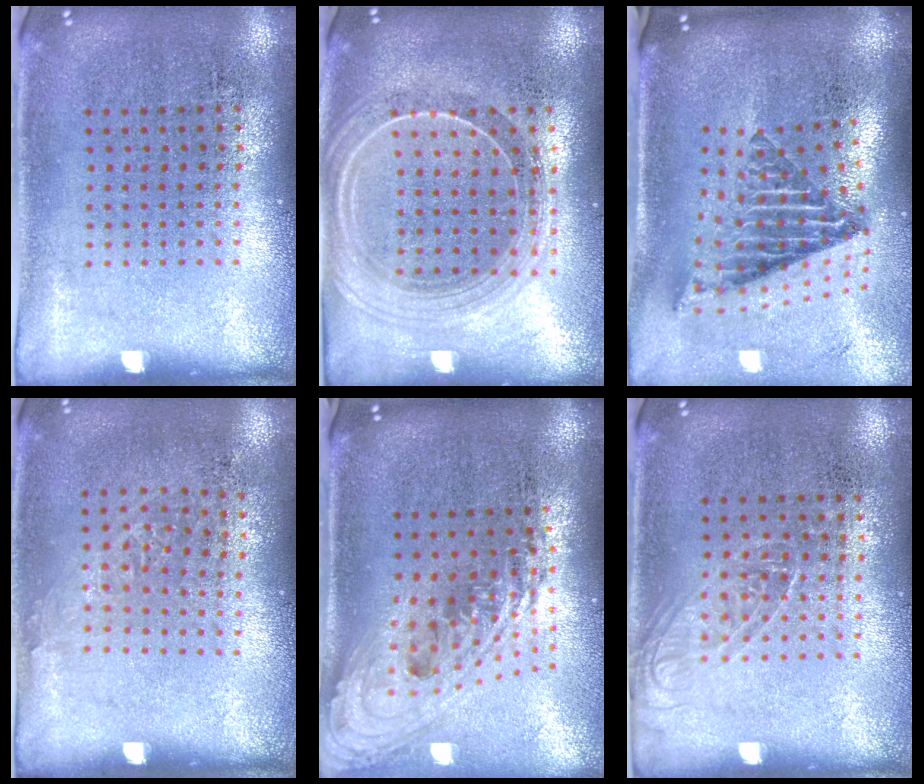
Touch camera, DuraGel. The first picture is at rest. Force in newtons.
{"total": 2.2, "press": 1.9, "slide": 1.0}
{"total": 2.9, "press": 1.8, "slide": 2.3}
{"total": 0.9, "press": 0.7, "slide": 0.5}
{"total": 2.4, "press": 1.8, "slide": 1.6}
{"total": 1.1, "press": 1.0, "slide": 0.6}